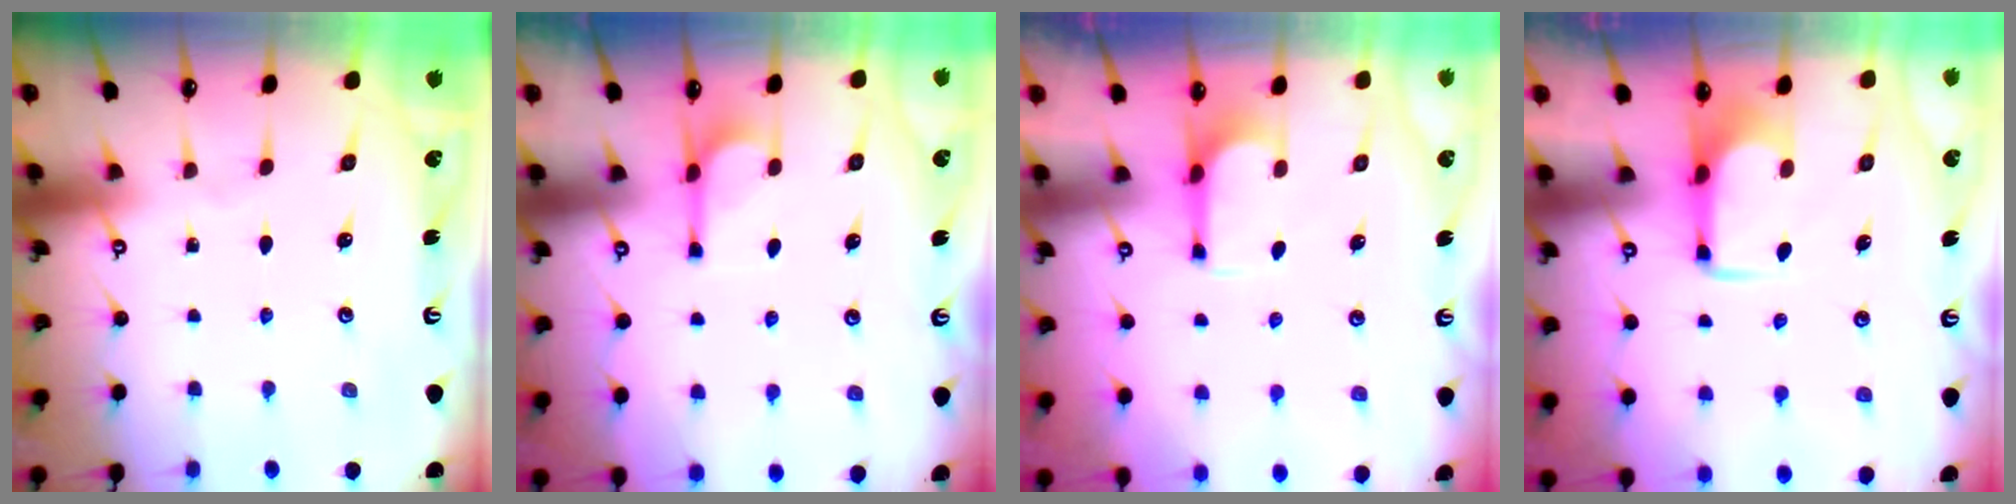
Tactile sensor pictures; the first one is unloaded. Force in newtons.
{"total": 4.5, "press": 4.5, "slide": 0.7}
{"total": 1.2, "press": 0.7, "slide": 1.0}
{"total": 2.0, "press": 1.9, "slide": 0.4}